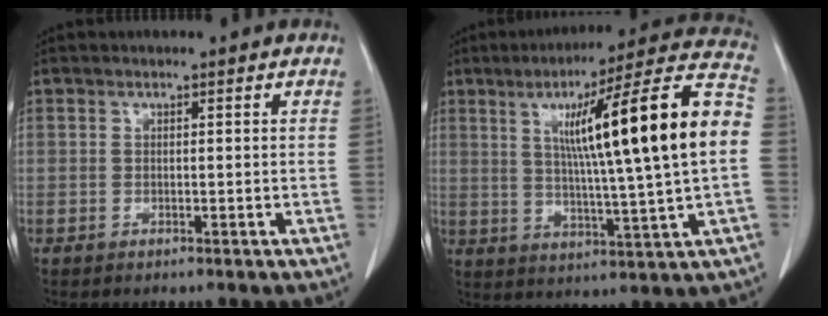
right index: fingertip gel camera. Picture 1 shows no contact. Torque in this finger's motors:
{"motor_torque": [1.86, 0.28, 0.78, 0.21]}